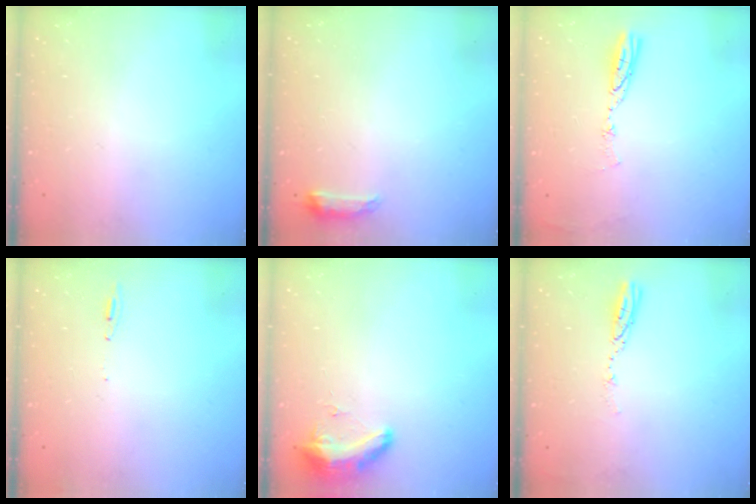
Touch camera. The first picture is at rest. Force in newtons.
{"total": 6.5, "press": 6.4, "slide": 1.0}
{"total": 5.9, "press": 5.8, "slide": 0.7}
{"total": 4.8, "press": 4.6, "slide": 1.6}
{"total": 9.1, "press": 8.9, "slide": 1.9}
{"total": 4.0, "press": 3.9, "slide": 0.5}